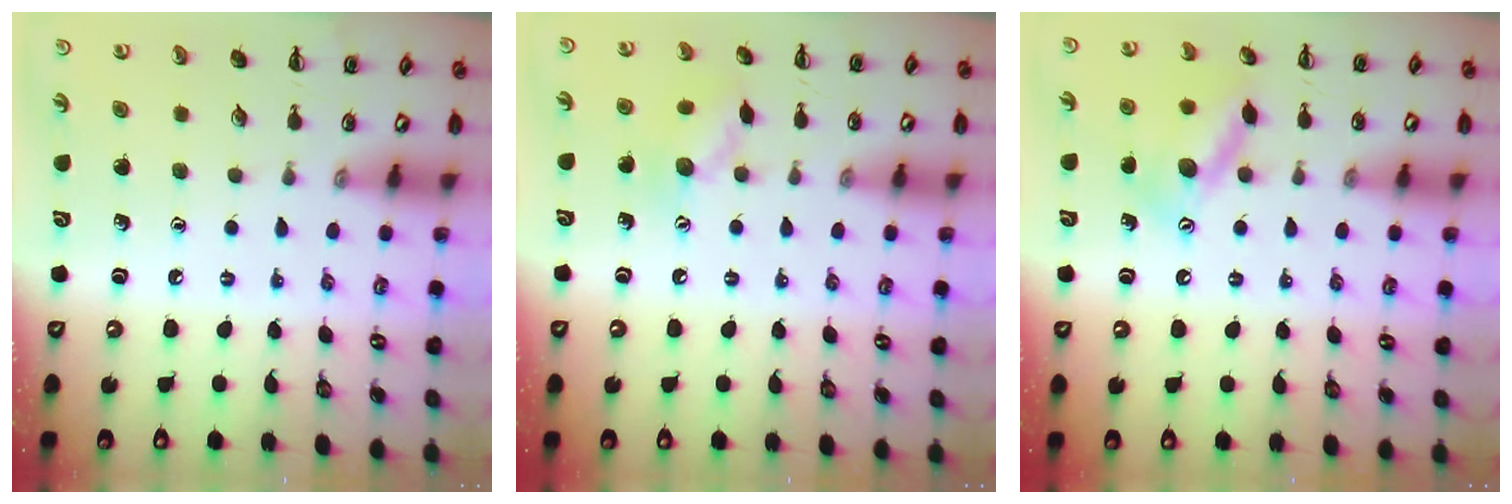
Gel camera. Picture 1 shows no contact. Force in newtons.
{"total": 8.6, "press": 8.5, "slide": 0.8}
{"total": 13.4, "press": 13.2, "slide": 2.5}